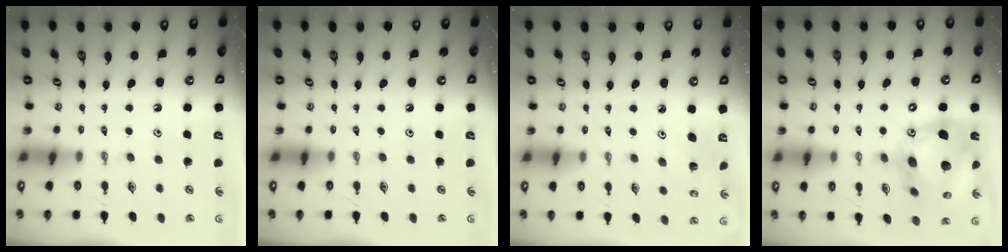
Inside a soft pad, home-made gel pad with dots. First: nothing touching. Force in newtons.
{"total": 0.0}
{"total": 3.8, "press": 3.7, "slide": 1.0}
{"total": 23.0, "press": 22.7, "slide": 3.3}